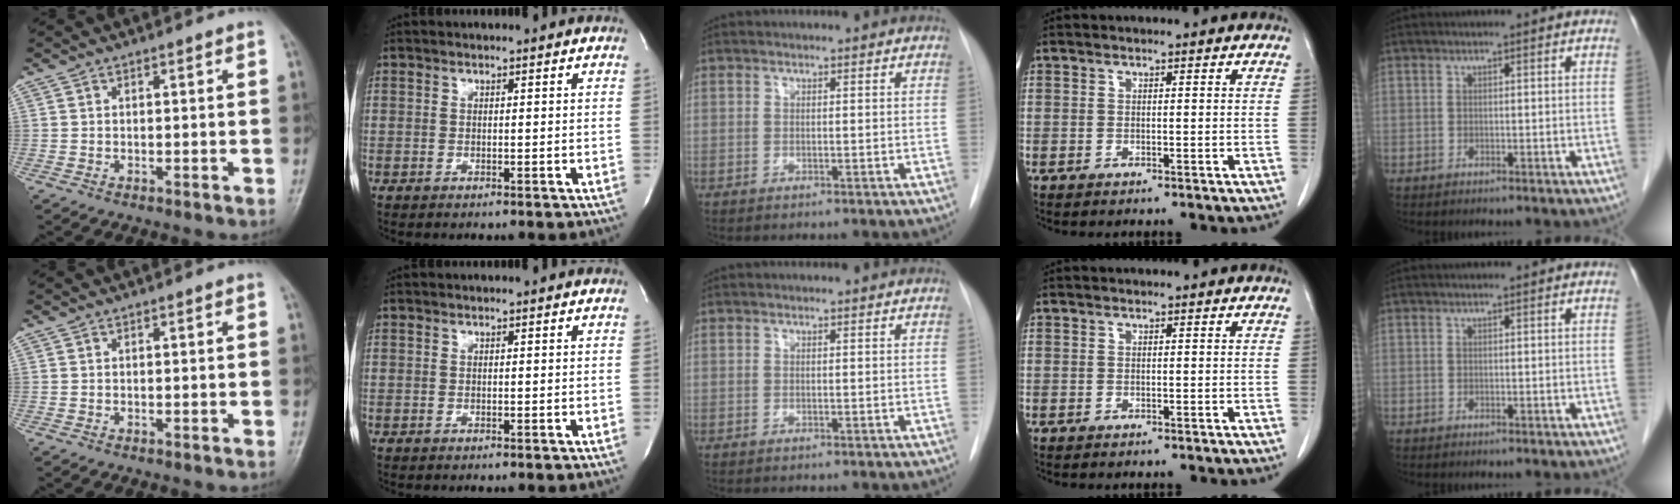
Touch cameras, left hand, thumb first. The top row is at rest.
{}